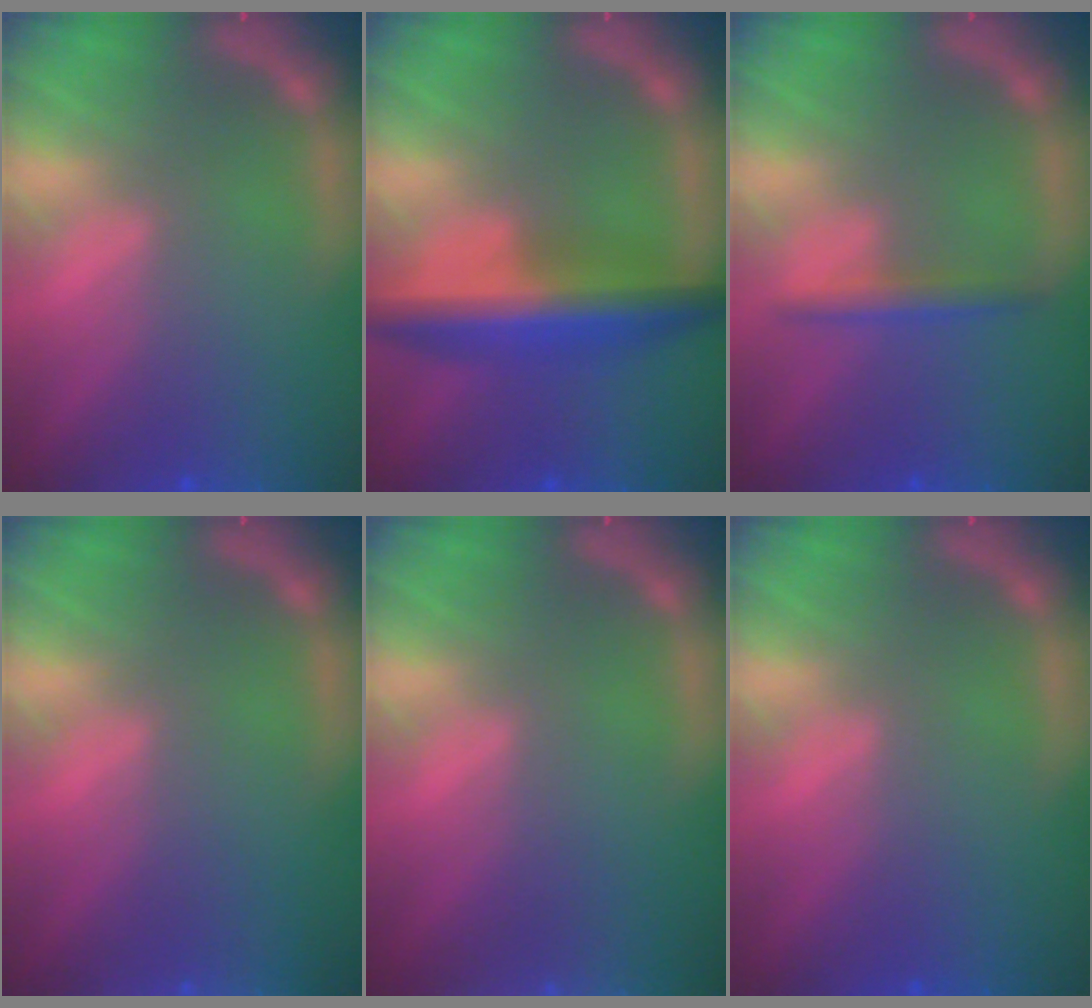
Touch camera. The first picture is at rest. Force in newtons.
{"total": 6.6}
{"total": 1.9}
{"total": 2.4}
{"total": 7.4}
{"total": 0.0}